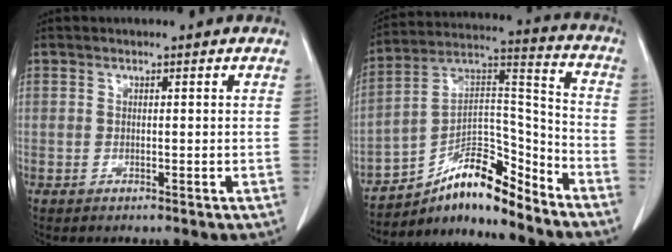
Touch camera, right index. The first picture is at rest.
{"total": 16.2, "force": [-12.3, 3.9, 9.7], "torque": [-0.159, 0.051, -0.210]}